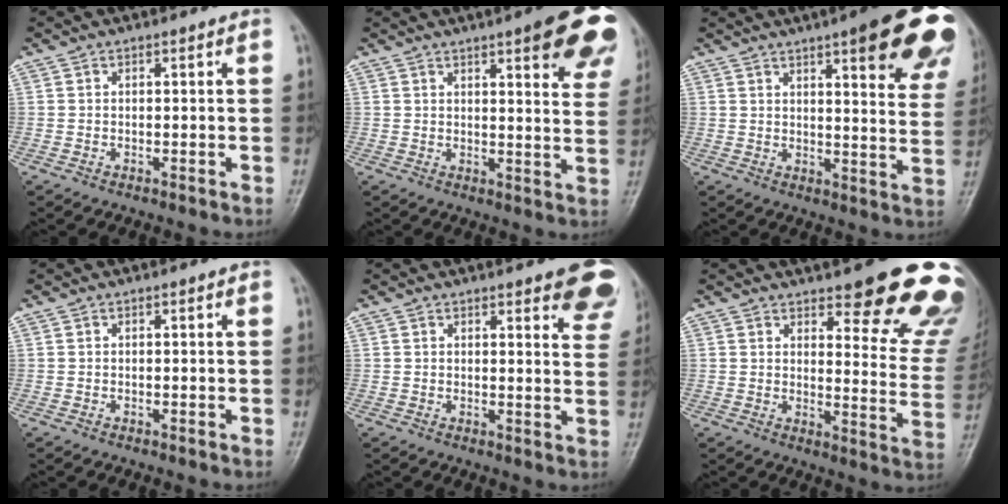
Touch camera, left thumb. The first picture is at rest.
{"total": 15.0, "force": [8.2, 4.1, 11.9], "torque": [-0.112, -0.029, 0.093]}
{"total": 20.4, "force": [11.4, 5.1, 16.1], "torque": [-0.170, -0.032, 0.132]}
{"total": 0.0}
{"total": 9.7, "force": [6.8, 3.2, 6.2], "torque": [-0.034, -0.029, 0.068]}
{"total": 19.1, "force": [14.0, 5.7, 11.6], "torque": [-0.090, -0.087, 0.164]}